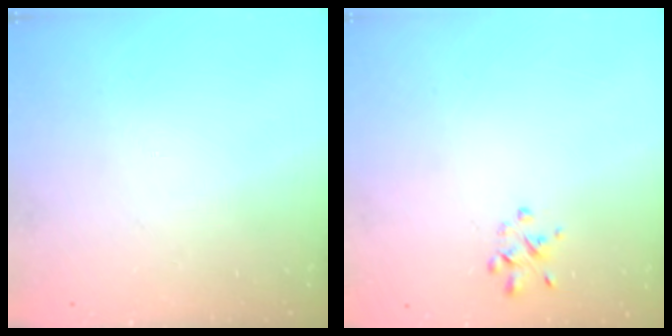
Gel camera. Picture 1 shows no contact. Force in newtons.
{"total": 1.8, "press": 1.8, "slide": 0.5}